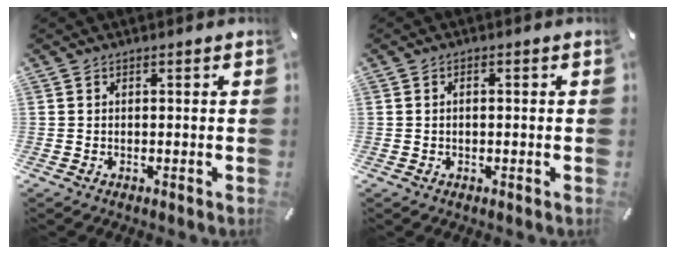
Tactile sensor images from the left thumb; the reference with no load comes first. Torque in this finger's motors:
{"motor_torque": [-0.04, -0.33, -0.33, 0.01, 0.01]}